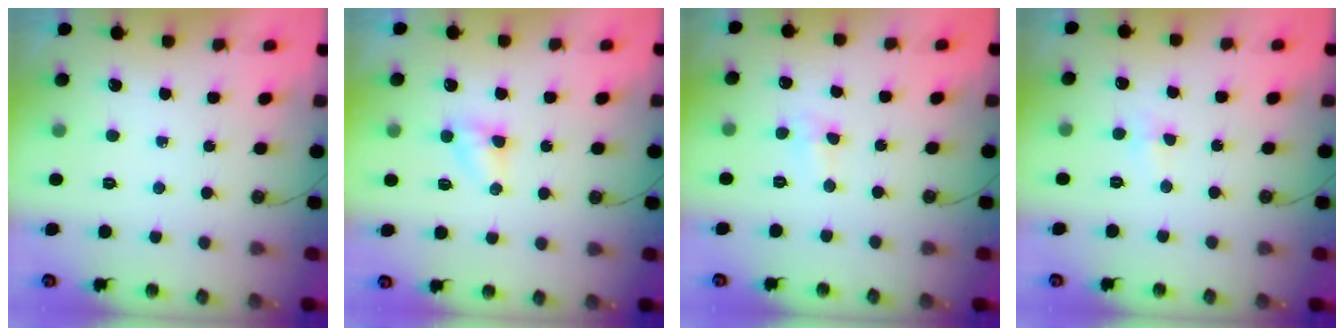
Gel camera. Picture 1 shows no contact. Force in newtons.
{"total": 3.7, "press": 3.7, "slide": 0.5}
{"total": 3.1, "press": 3.1, "slide": 0.5}
{"total": 3.6, "press": 3.5, "slide": 0.9}